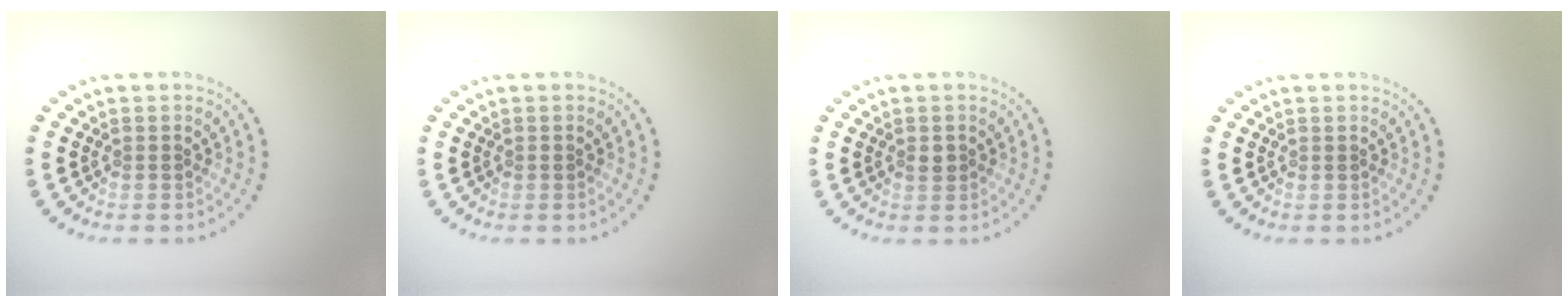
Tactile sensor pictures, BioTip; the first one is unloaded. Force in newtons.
{"total": 0.0}
{"total": 0.8, "press": 0.8, "slide": 0.1}
{"total": 0.0}